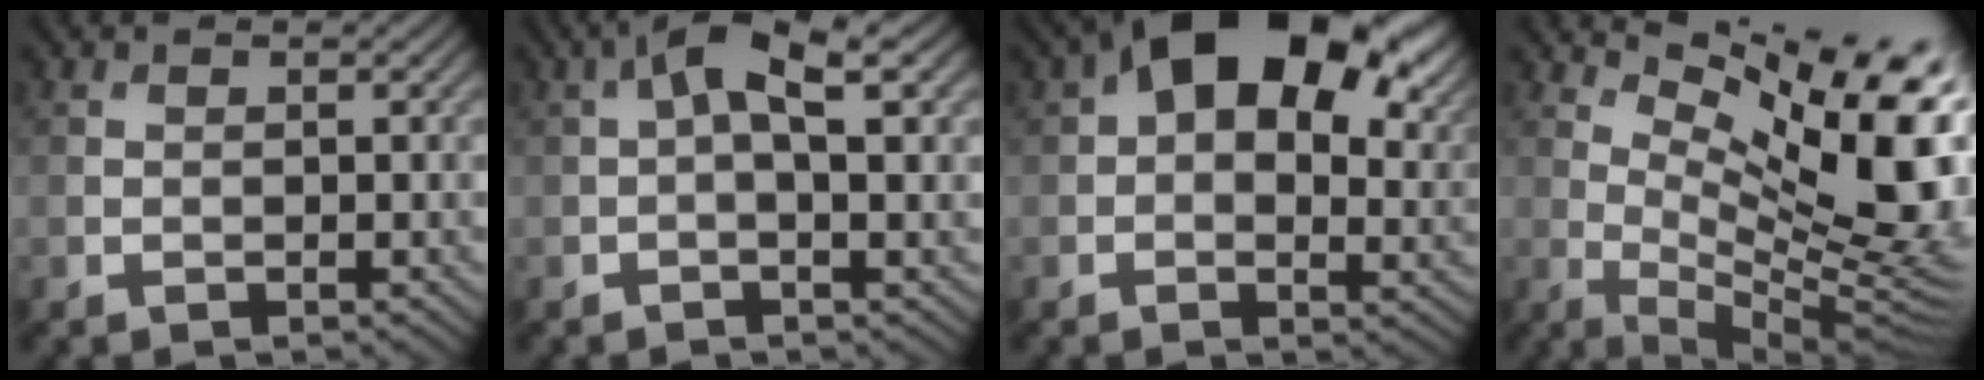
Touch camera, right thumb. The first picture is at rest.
{"total": 5.7, "force": [1.6, 2.0, 5.2], "torque": [-0.098, 0.011, 0.021]}
{"total": 17.8, "force": [6.9, 10.1, 12.9], "torque": [-0.197, 0.026, 0.105]}
{"total": 15.3, "force": [5.9, 5.5, 13.0], "torque": [-0.203, 0.003, 0.102]}